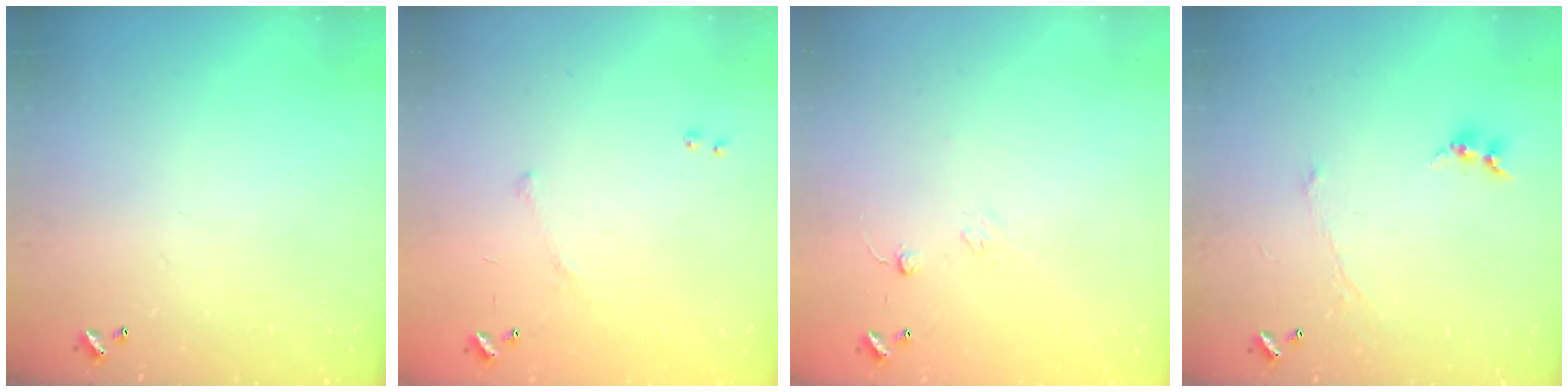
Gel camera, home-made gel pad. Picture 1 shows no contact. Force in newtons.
{"total": 7.9, "press": 7.9, "slide": 0.7}
{"total": 6.7, "press": 6.6, "slide": 0.6}
{"total": 0.0}